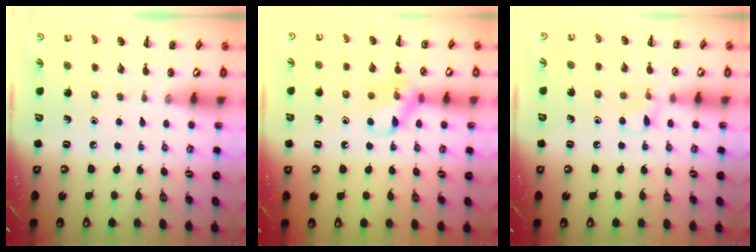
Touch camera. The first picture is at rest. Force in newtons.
{"total": 10.9, "press": 10.8, "slide": 1.3}
{"total": 5.7, "press": 5.3, "slide": 2.0}